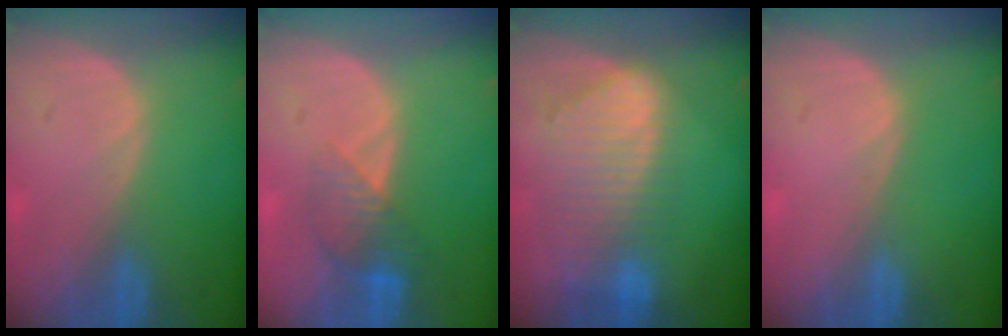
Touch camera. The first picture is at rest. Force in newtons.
{"total": 4.2, "press": 4.1, "slide": 0.8}
{"total": 9.4, "press": 8.2, "slide": 4.7}
{"total": 0.0}